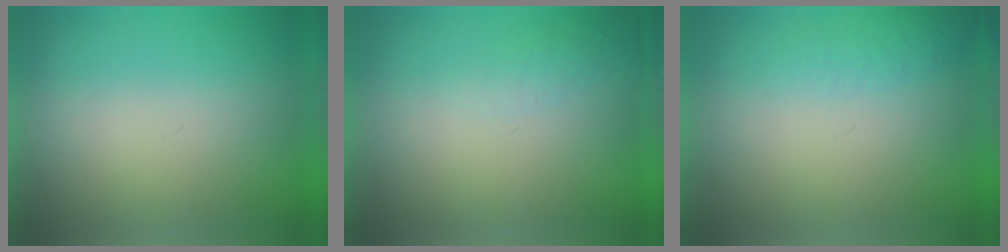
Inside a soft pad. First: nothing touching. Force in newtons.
{"total": 1.2}
{"total": 1.3}